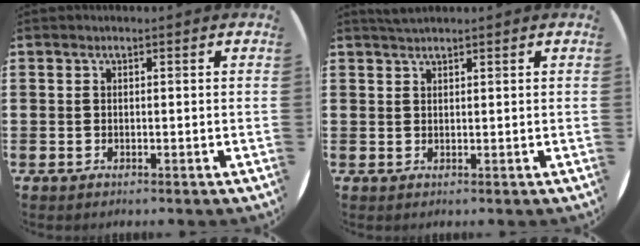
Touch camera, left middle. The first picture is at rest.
{"total": 1.3, "force": [1.2, 0.0, 0.3], "torque": [-0.008, 0.002, 0.023]}